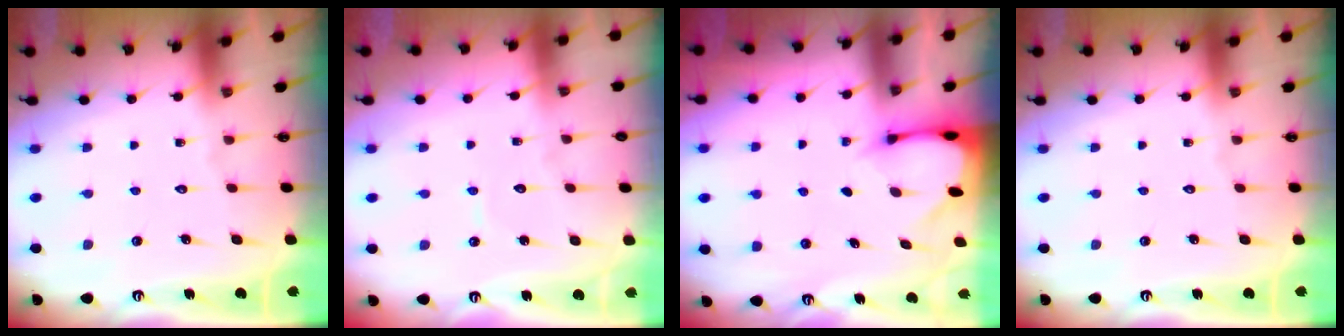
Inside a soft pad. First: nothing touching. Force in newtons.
{"total": 4.4, "press": 4.4, "slide": 0.5}
{"total": 2.0, "press": 2.0, "slide": 0.1}
{"total": 0.0}